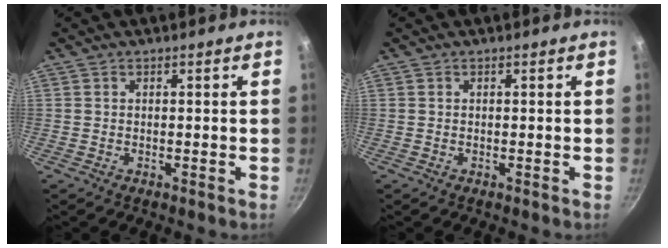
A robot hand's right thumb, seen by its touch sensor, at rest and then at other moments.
{"total": 0.0}